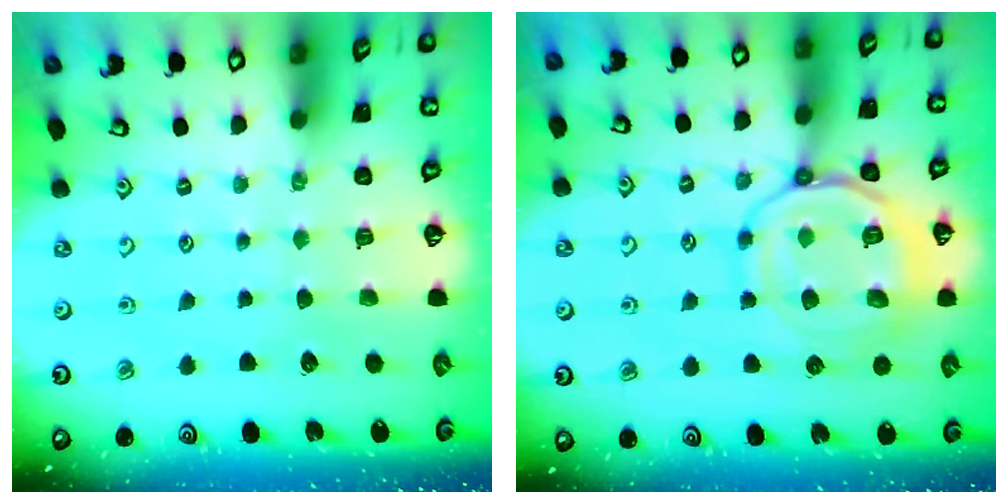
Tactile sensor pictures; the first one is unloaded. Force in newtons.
{"total": 13.1, "press": 13.0, "slide": 1.2}